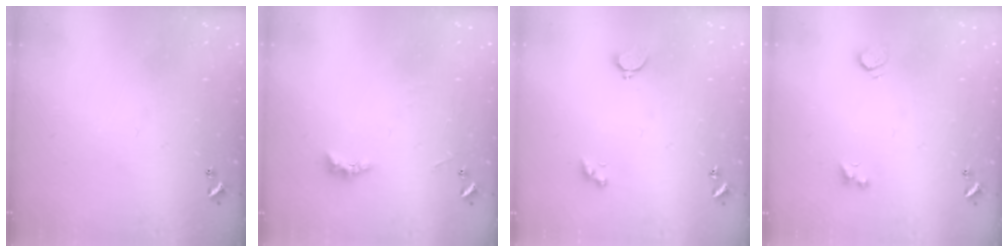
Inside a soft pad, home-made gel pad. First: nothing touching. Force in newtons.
{"total": 2.5, "press": 2.5, "slide": 0.6}
{"total": 1.8, "press": 1.7, "slide": 0.5}
{"total": 2.0, "press": 1.7, "slide": 1.0}